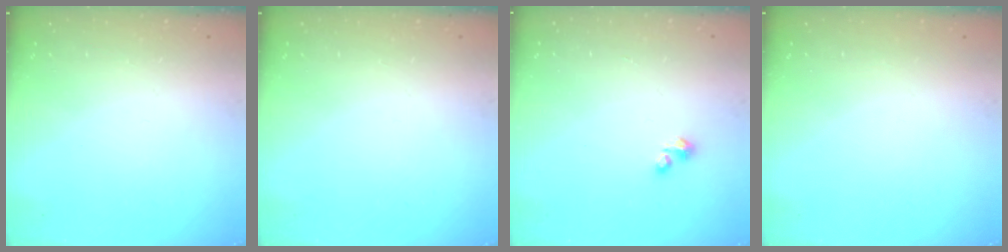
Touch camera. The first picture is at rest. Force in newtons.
{"total": 0.0}
{"total": 1.1, "press": 1.1, "slide": 0.3}
{"total": 0.0}